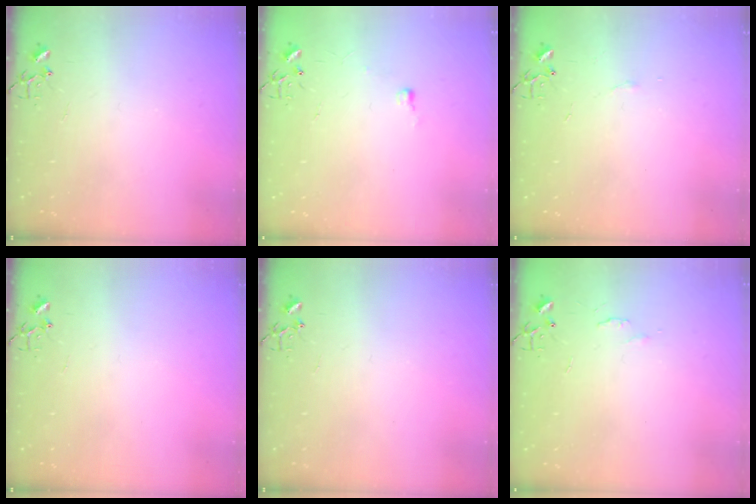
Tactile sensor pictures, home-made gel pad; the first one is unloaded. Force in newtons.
{"total": 4.0, "press": 4.0, "slide": 0.6}
{"total": 3.3, "press": 3.2, "slide": 0.6}
{"total": 0.0}
{"total": 0.0}
{"total": 4.1, "press": 4.1, "slide": 0.7}